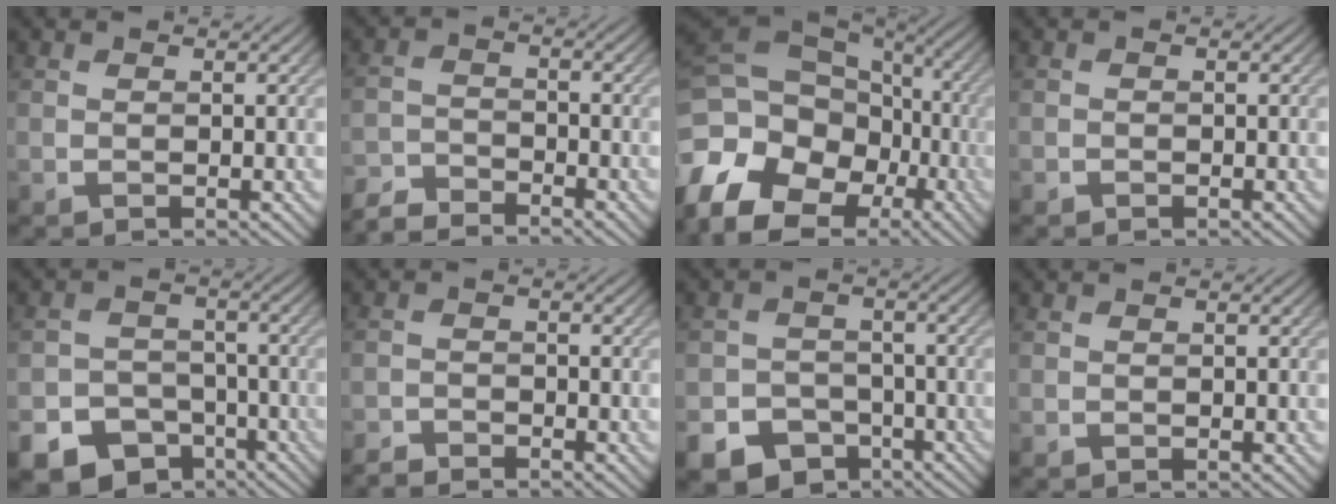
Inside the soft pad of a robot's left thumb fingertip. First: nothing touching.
{"total": 4.8, "force": [-4.6, 0.8, 0.8], "torque": [-0.025, -0.006, -0.097]}
{"total": 19.3, "force": [-8.9, 14.0, 10.0], "torque": [-0.259, -0.036, -0.119]}
{"total": 0.6, "force": [-0.4, 0.3, 0.0], "torque": [0.000, -0.002, -0.008]}
{"total": 14.6, "force": [-9.4, 10.8, 3.1], "torque": [-0.073, -0.060, -0.135]}
{"total": 2.9, "force": [-2.8, 0.5, 0.5], "torque": [-0.013, -0.003, -0.060]}
{"total": 12.3, "force": [-8.1, 9.0, 2.4], "torque": [-0.061, -0.045, -0.121]}
{"total": 0.0}